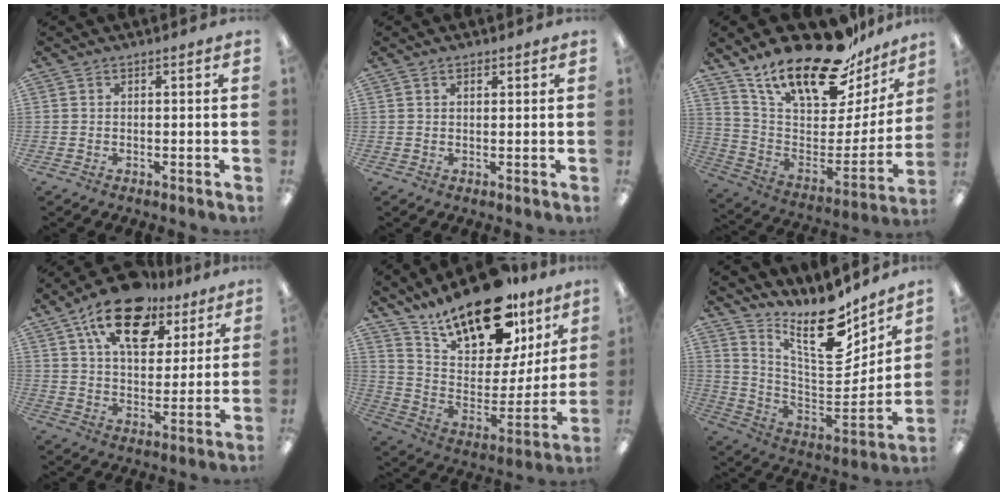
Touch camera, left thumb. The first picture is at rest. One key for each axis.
{"total": 1.5, "fx": 1.0, "fy": 0.6, "fz": 0.8, "tx": -0.010, "ty": -0.003, "tz": 0.017}
{"total": 23.1, "fx": 18.6, "fy": 7.4, "fz": 11.5, "tx": -0.183, "ty": -0.139, "tz": 0.317}
{"total": 17.7, "fx": 11.0, "fy": 9.5, "fz": 10.1, "tx": -0.161, "ty": -0.048, "tz": 0.192}
{"total": 23.6, "fx": 17.5, "fy": 10.0, "fz": 12.2, "tx": -0.193, "ty": -0.109, "tz": 0.308}
{"total": 18.7, "fx": 13.8, "fy": 6.4, "fz": 11.0, "tx": -0.172, "ty": -0.121, "tz": 0.237}